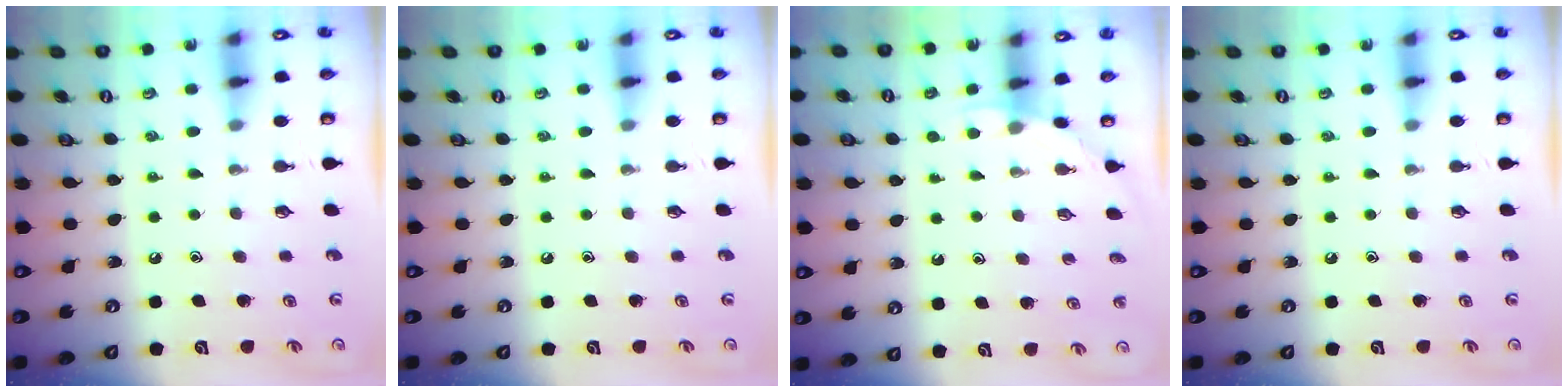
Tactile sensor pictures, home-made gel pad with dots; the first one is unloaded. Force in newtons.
{"total": 0.0}
{"total": 2.5, "press": 2.5, "slide": 0.2}
{"total": 0.0}